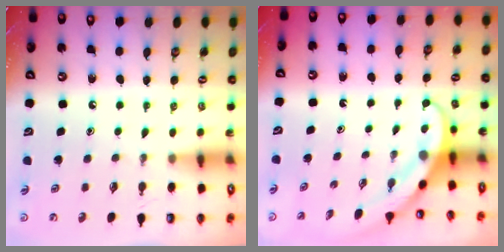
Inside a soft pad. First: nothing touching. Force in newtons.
{"total": 3.8, "press": 3.8, "slide": 0.3}